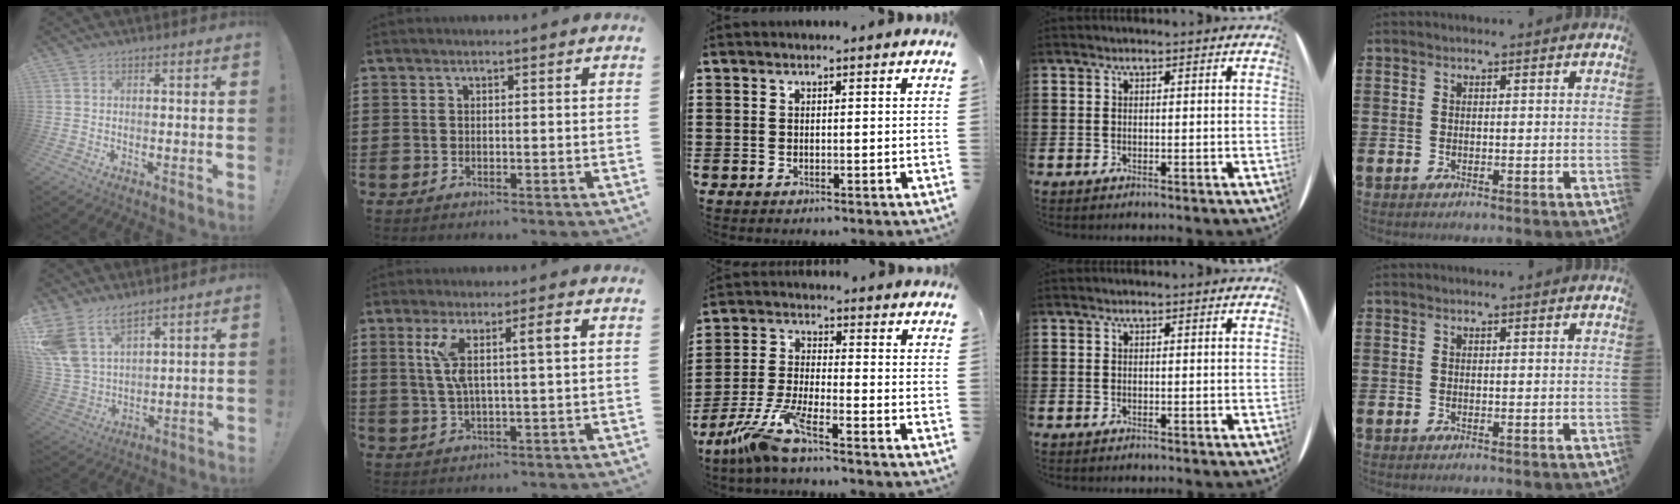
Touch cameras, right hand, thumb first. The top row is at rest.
{"thumb": {"total": 12.8, "force": [9.1, 6.7, 5.9], "torque": [-0.141, -0.058, 0.178]}, "index": {"total": 6.5, "force": [1.9, 0.8, 6.1], "torque": [-0.128, -0.002, 0.025]}, "middle": {"total": 7.6, "force": [-5.8, 0.2, 4.8], "torque": [-0.122, -0.020, -0.119]}}